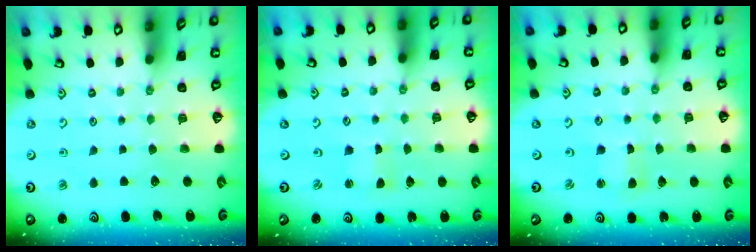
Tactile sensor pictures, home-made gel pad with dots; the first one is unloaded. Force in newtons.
{"total": 0.9, "press": 0.9, "slide": 0.1}
{"total": 1.2, "press": 1.1, "slide": 0.3}